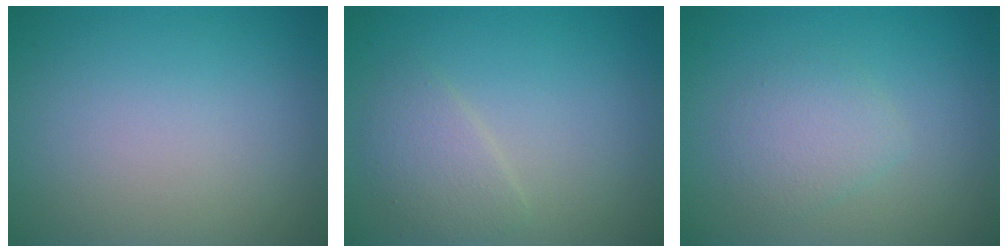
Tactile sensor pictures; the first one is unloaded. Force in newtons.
{"total": 2.2, "press": 2.2, "slide": 0.1}
{"total": 2.3, "press": 2.3, "slide": 0.1}